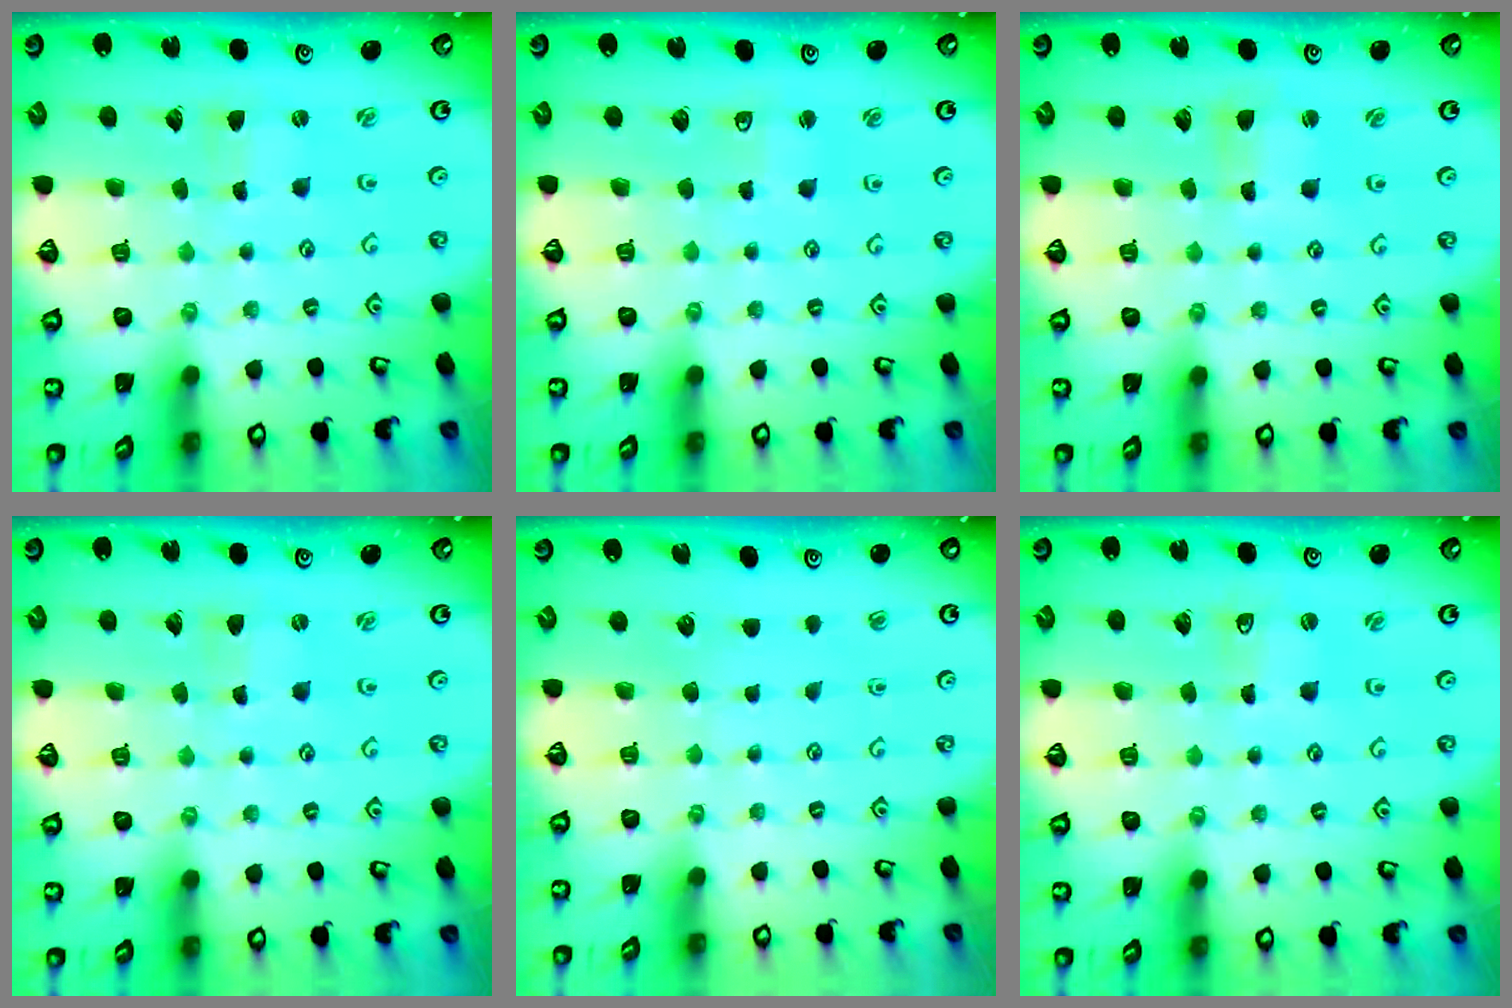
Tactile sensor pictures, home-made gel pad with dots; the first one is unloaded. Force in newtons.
{"total": 3.2, "press": 3.2, "slide": 0.6}
{"total": 2.2, "press": 2.2, "slide": 0.3}
{"total": 0.0}
{"total": 0.0}
{"total": 1.2, "press": 1.2, "slide": 0.1}